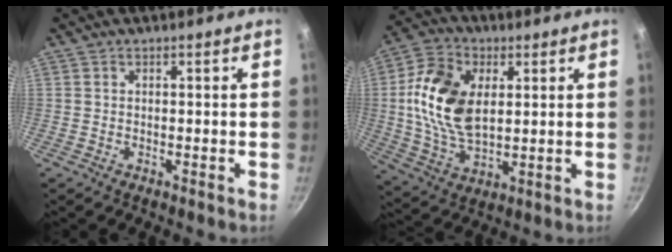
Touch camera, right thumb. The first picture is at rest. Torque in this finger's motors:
{"motor_torque": [-0.79, 1.38, 1.25, 0.17, 0.19]}